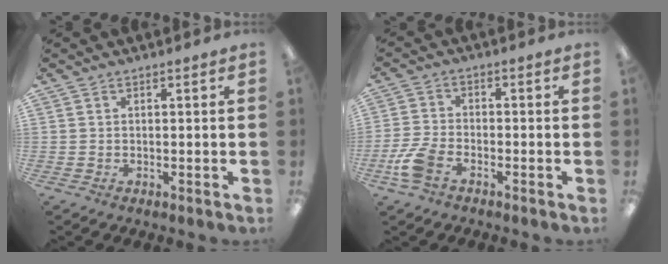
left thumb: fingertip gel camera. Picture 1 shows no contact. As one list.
[{"total": 6.9, "force": [-3.8, 3.7, 4.5], "torque": [-0.105, 0.007, -0.072]}]